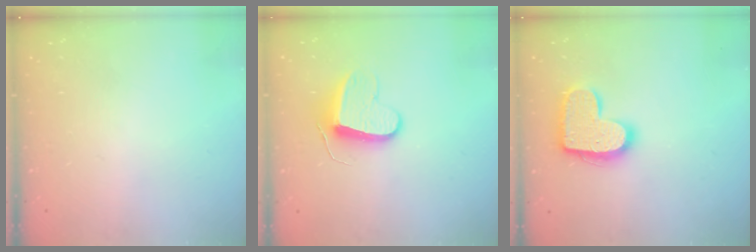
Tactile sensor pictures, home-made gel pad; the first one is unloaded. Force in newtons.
{"total": 9.2, "press": 9.2, "slide": 0.3}
{"total": 15.0, "press": 15.0, "slide": 0.7}